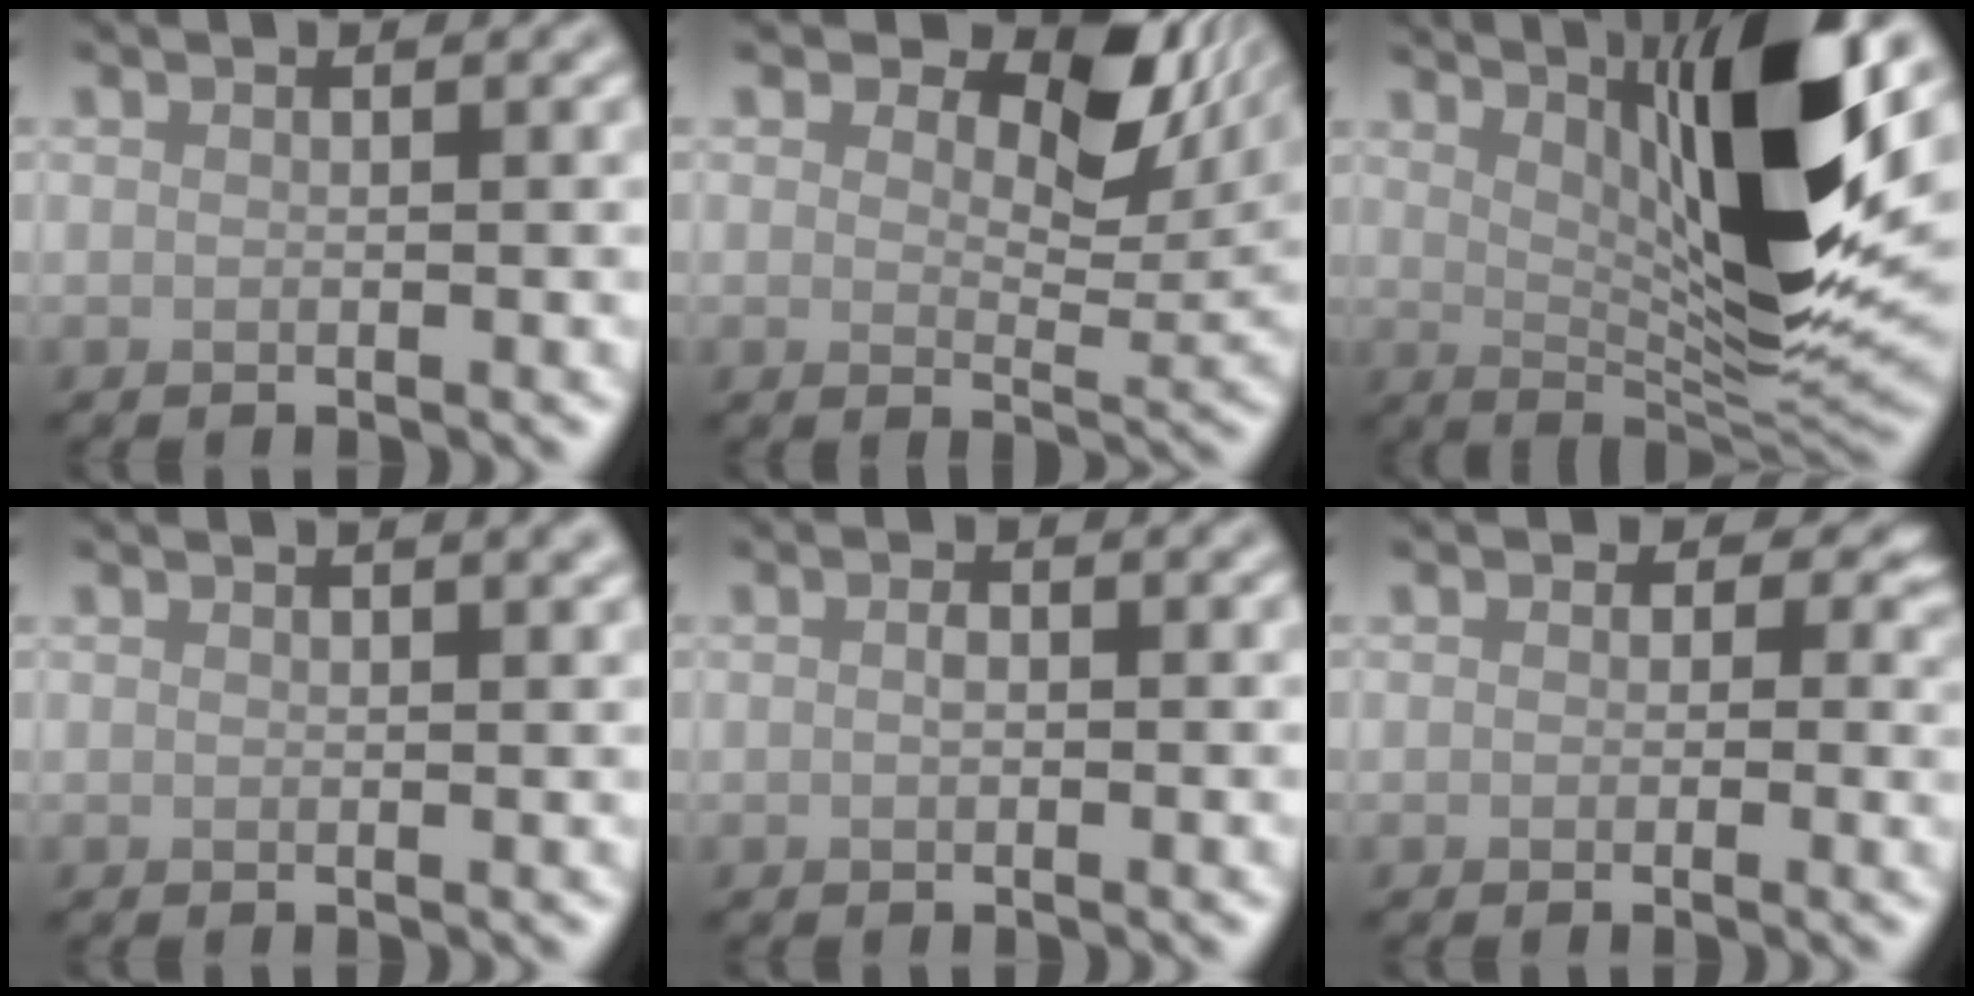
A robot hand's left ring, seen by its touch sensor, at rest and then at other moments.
{"total": 9.0, "force": [4.5, 4.9, 6.0], "torque": [-0.080, -0.006, 0.068]}
{"total": 11.8, "force": [4.3, 2.4, 10.8], "torque": [-0.165, -0.007, 0.079]}
{"total": 1.7, "force": [1.1, 0.4, 1.2], "torque": [-0.009, 0.003, 0.017]}
{"total": 0.9, "force": [0.0, 0.5, 0.7], "torque": [-0.015, 0.000, -0.001]}
{"total": 3.7, "force": [0.9, 2.9, 2.0], "torque": [-0.020, 0.001, 0.002]}